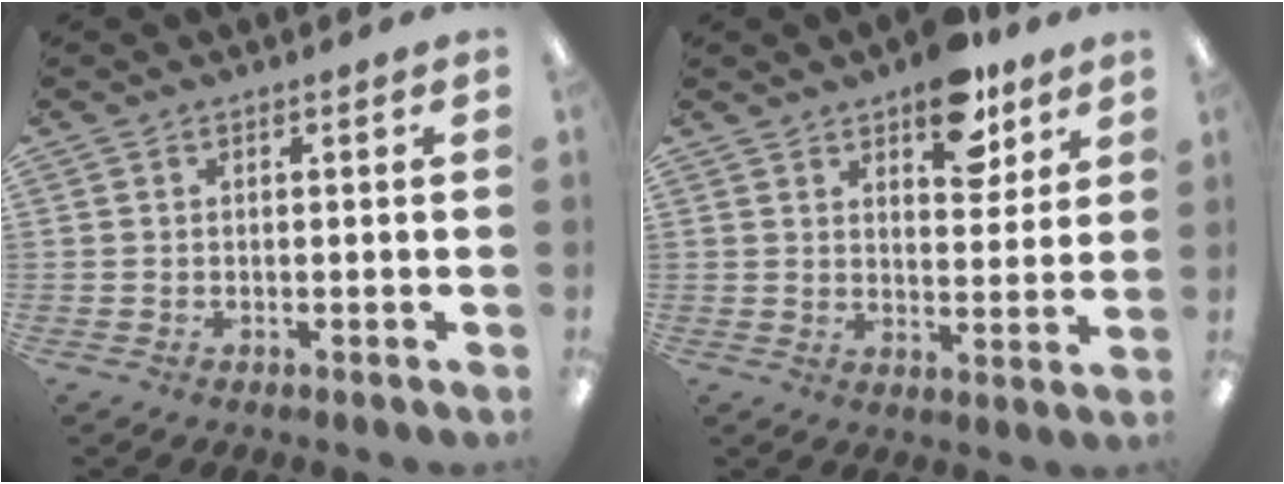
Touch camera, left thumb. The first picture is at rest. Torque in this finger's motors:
{"motor_torque": [1.38, 1.04, 0.76, -0.74, 0.16]}